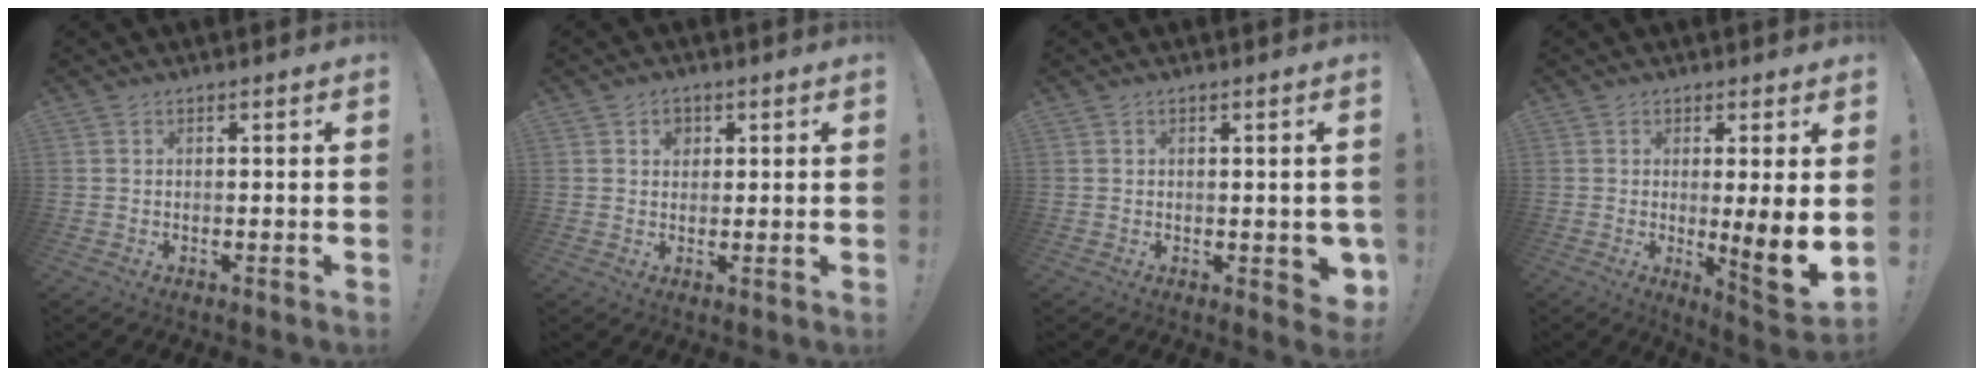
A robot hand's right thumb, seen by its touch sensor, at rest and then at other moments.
{"total": 3.1, "force": [1.3, 2.5, 1.3], "torque": [-0.006, -0.004, 0.019]}
{"total": 2.8, "force": [-0.1, 1.8, 2.2], "torque": [-0.017, 0.002, 0.003]}
{"total": 9.5, "force": [-0.1, 0.1, 9.5], "torque": [-0.120, -0.024, -0.004]}